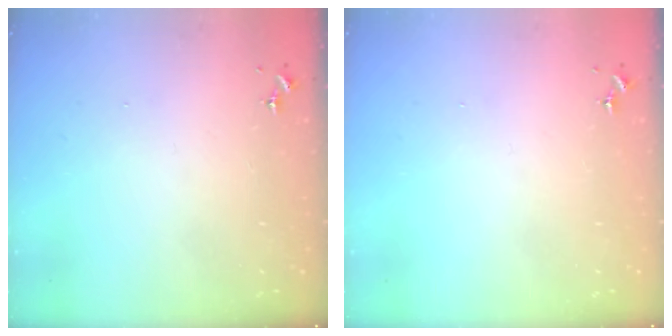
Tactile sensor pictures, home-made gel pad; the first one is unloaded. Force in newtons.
{"total": 0.0}